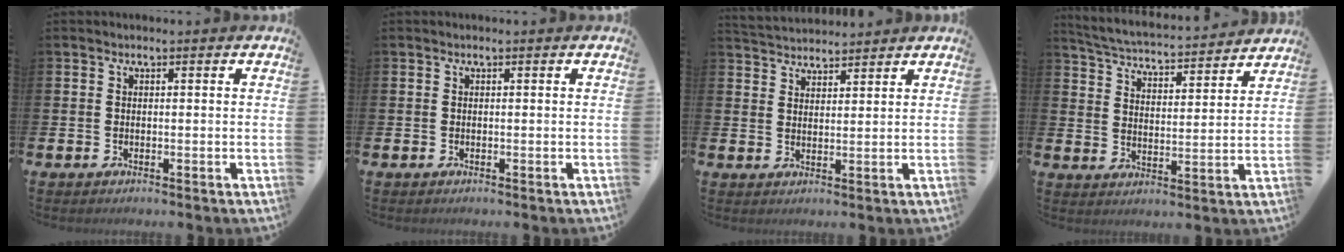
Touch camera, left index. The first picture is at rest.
{"total": 0.0}
{"total": 3.6, "force": [3.5, 0.6, -0.2], "torque": [-0.012, -0.013, 0.065]}
{"total": 4.8, "force": [4.7, 0.4, 0.7], "torque": [-0.040, -0.041, 0.077]}